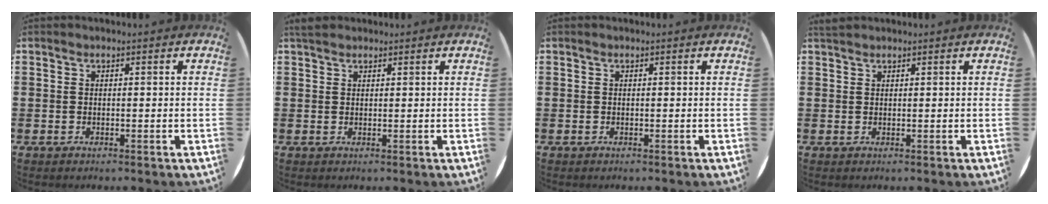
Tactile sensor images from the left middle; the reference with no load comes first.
{"total": 1.7, "force": [1.5, 0.7, 0.3], "torque": [0.000, 0.003, 0.027]}
{"total": 0.0}
{"total": 1.0, "force": [0.9, 0.2, 0.0], "torque": [-0.002, 0.004, 0.018]}